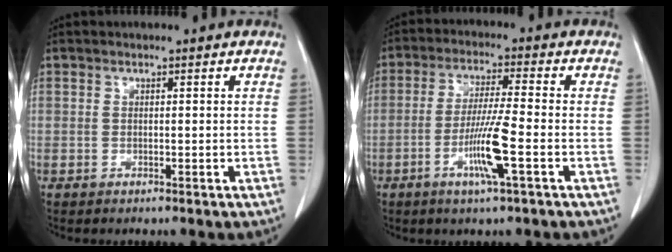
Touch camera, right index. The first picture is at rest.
{"total": 8.2, "force": [-2.9, -0.4, 7.7], "torque": [-0.148, -0.011, -0.056]}